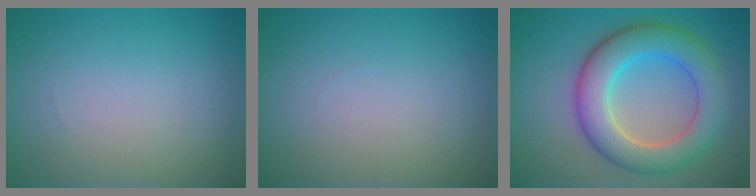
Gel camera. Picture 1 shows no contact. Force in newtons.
{"total": 0.0}
{"total": 7.8, "press": 7.8, "slide": 0.3}